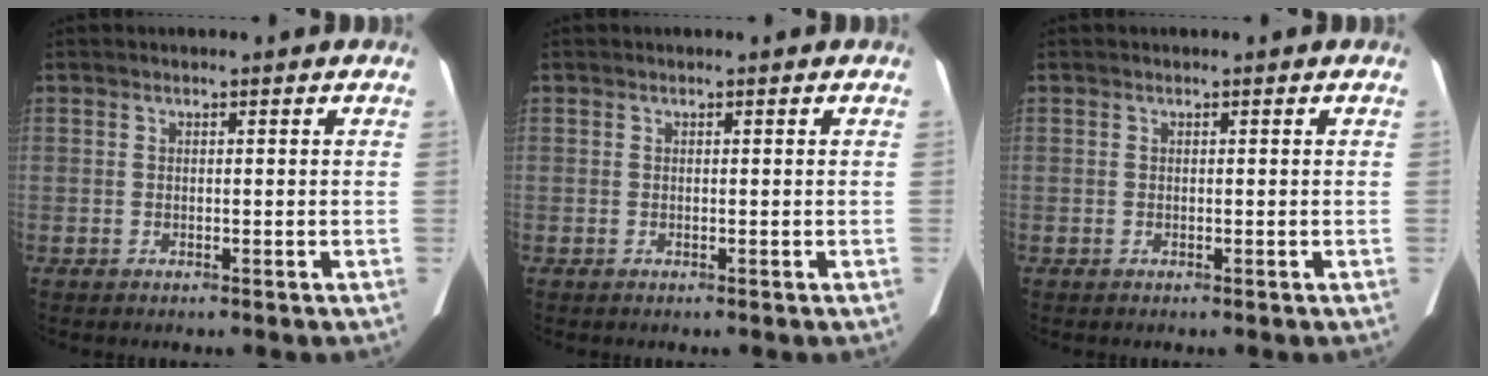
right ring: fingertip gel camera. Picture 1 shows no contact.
{"total": 0.0}
{"total": 0.0}